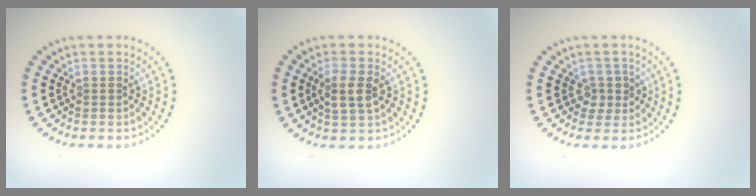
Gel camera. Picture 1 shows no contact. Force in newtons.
{"total": 2.5, "press": 2.4, "slide": 0.6}
{"total": 1.5, "press": 1.3, "slide": 0.8}